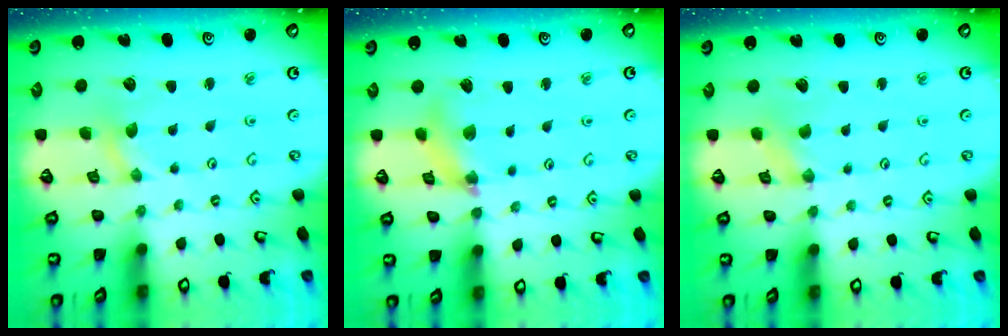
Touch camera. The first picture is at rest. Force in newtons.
{"total": 10.4, "press": 10.4, "slide": 1.2}
{"total": 0.0}